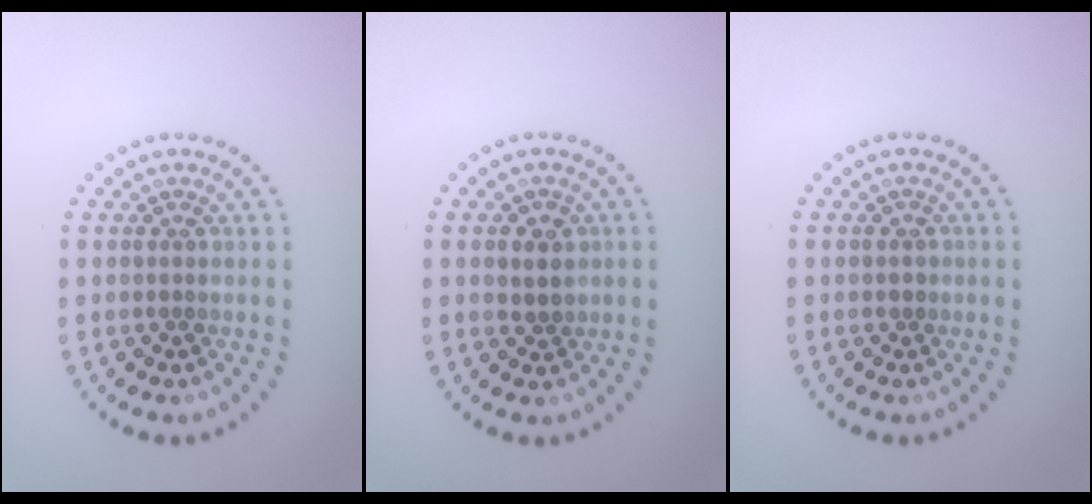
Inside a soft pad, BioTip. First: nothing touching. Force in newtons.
{"total": 2.3, "press": 2.2, "slide": 0.7}
{"total": 0.6, "press": 0.2, "slide": 0.6}